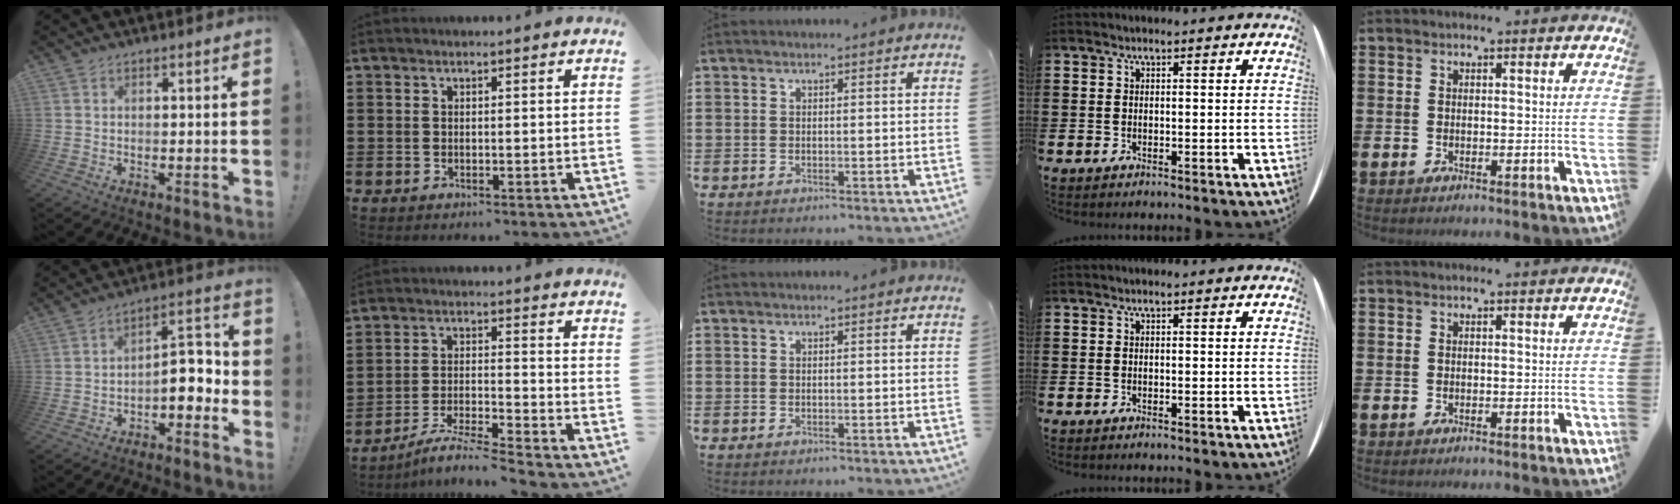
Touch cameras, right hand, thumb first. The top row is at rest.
{"thumb": {"total": 7.9, "force": [-3.0, 4.6, 5.7], "torque": [-0.067, 0.015, -0.051]}, "index": {"total": 5.7, "force": [-5.3, -0.5, 2.1], "torque": [-0.048, -0.014, -0.105]}}